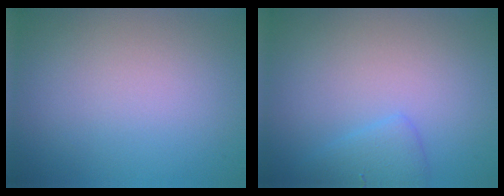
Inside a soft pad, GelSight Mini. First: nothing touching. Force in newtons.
{"total": 1.9, "press": 1.9, "slide": 0.0}